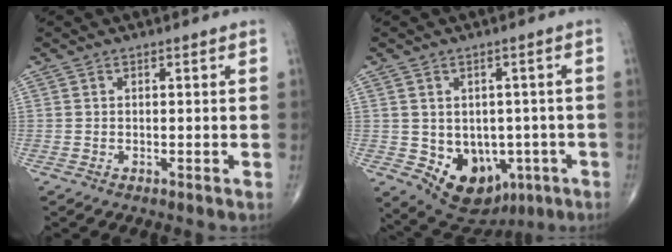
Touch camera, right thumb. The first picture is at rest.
{"total": 11.7, "force": [-3.3, 8.8, 6.9], "torque": [-0.064, 0.011, -0.024]}